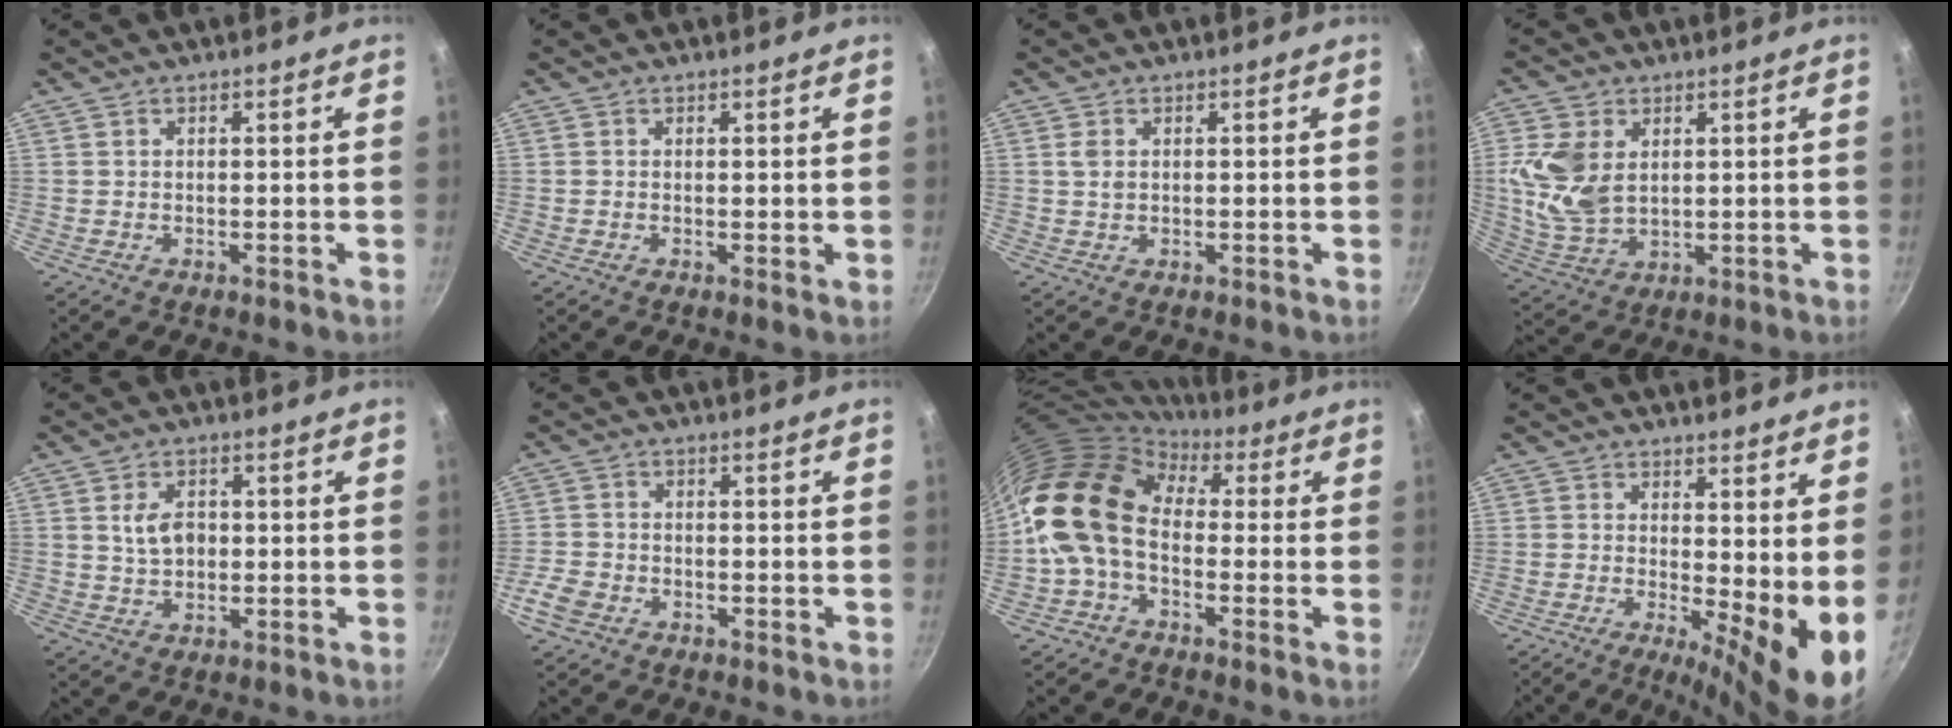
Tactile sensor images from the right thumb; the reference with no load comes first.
{"total": 0.6, "force": [0.2, 0.2, 0.6], "torque": [-0.008, -0.004, 0.000]}
{"total": 1.9, "force": [0.5, 1.3, 1.3], "torque": [-0.023, 0.000, 0.009]}
{"total": 11.2, "force": [2.3, 7.8, 7.7], "torque": [-0.148, -0.017, 0.055]}
{"total": 5.3, "force": [0.6, 3.7, 3.8], "torque": [-0.053, 0.005, 0.011]}
{"total": 4.6, "force": [-2.7, 3.1, 2.1], "torque": [-0.046, 0.020, -0.057]}
{"total": 14.6, "force": [0.4, 9.8, 10.7], "torque": [-0.180, 0.026, -0.016]}
{"total": 9.7, "force": [0.5, 2.9, 9.2], "torque": [-0.118, -0.024, 0.006]}